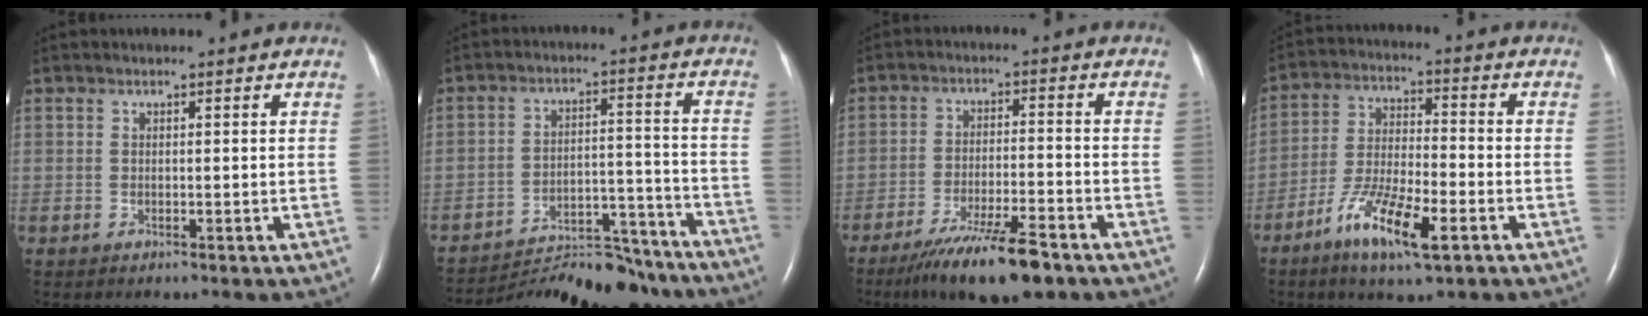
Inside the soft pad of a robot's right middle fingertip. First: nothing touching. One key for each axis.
{"total": 17.5, "fx": -16.9, "fy": 2.2, "fz": 4.0, "tx": -0.071, "ty": 0.013, "tz": -0.240}
{"total": 11.5, "fx": -8.2, "fy": 1.5, "fz": 7.9, "tx": -0.139, "ty": -0.027, "tz": -0.137}
{"total": 11.2, "fx": -5.9, "fy": 2.2, "fz": 9.2, "tx": -0.183, "ty": -0.013, "tz": -0.106}